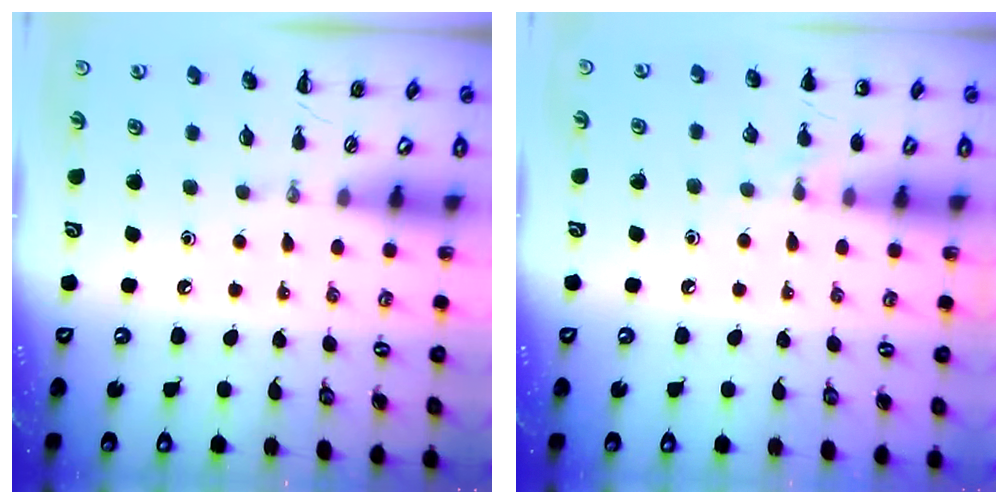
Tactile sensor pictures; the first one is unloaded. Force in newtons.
{"total": 5.4, "press": 5.2, "slide": 1.7}